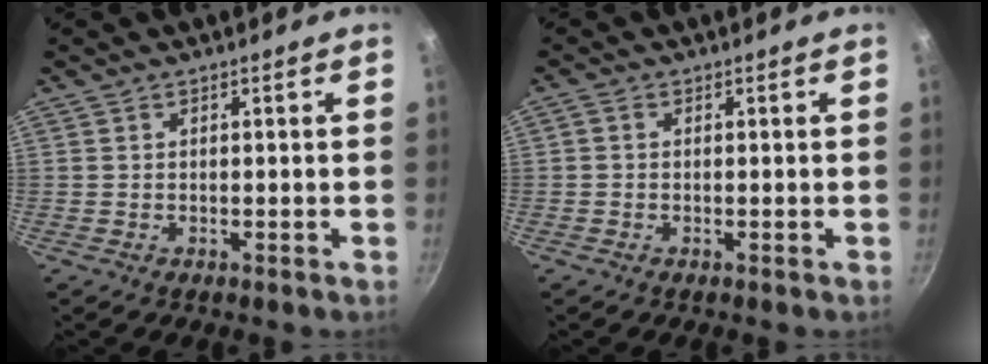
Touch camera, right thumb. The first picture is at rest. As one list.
[{"total": 0.9, "force": [-0.1, 0.6, 0.6], "torque": [-0.018, 0.005, -0.005]}]